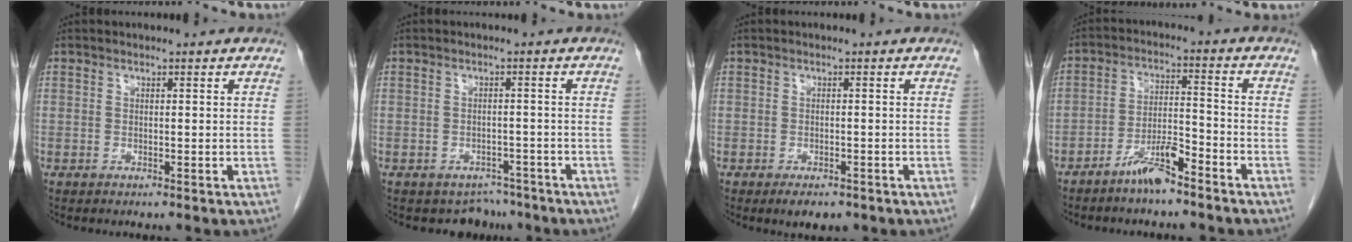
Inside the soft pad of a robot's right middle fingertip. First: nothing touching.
{"total": 3.9, "force": [-3.4, 1.9, -0.3], "torque": [0.009, 0.009, -0.045]}
{"total": 3.2, "force": [-2.2, 1.5, 1.7], "torque": [-0.024, -0.004, -0.024]}
{"total": 6.2, "force": [-4.8, 1.0, 3.8], "torque": [-0.075, 0.003, -0.091]}